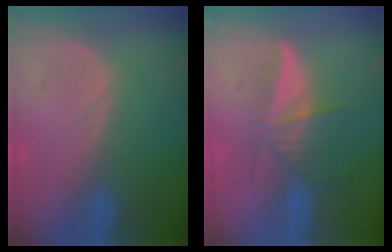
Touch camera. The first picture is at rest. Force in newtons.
{"total": 6.2, "press": 5.5, "slide": 2.8}